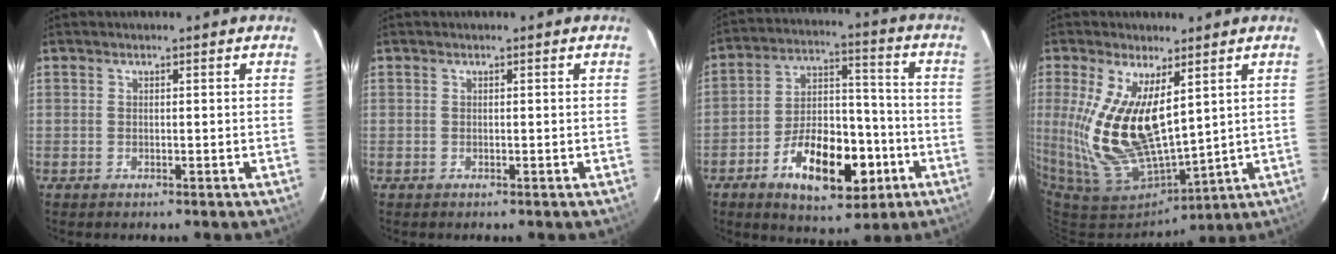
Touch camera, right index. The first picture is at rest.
{"total": 0.0}
{"total": 16.5, "force": [-7.5, 8.4, 12.1], "torque": [-0.221, 0.021, -0.107]}
{"total": 16.3, "force": [4.7, 8.0, 13.3], "torque": [-0.267, -0.016, 0.112]}